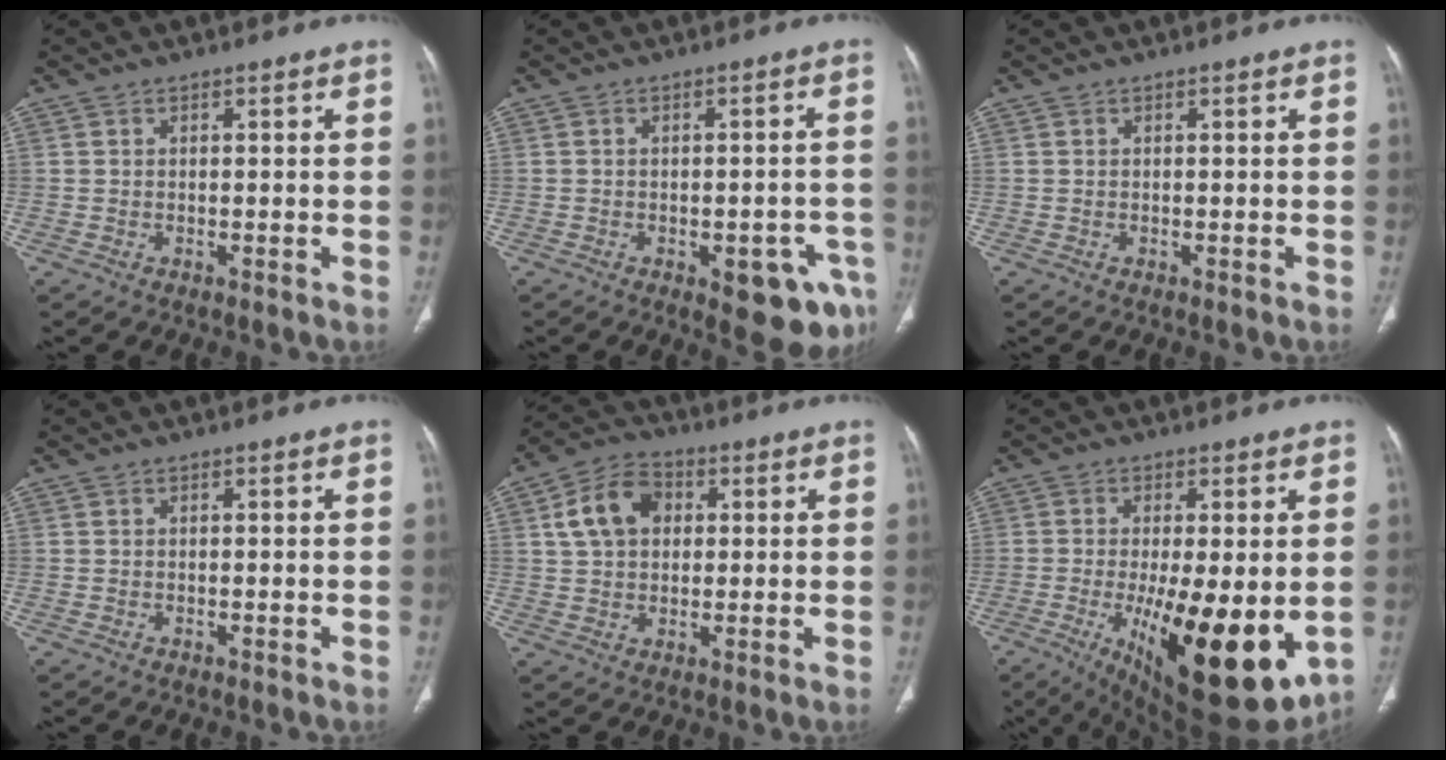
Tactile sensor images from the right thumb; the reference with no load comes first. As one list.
[{"total": 9.9, "force": [-4.8, 4.0, 7.7], "torque": [-0.067, 0.018, -0.053]}, {"total": 0.0}, {"total": 0.0}, {"total": 10.0, "force": [2.5, 7.2, 6.4], "torque": [-0.103, 0.011, 0.040]}, {"total": 21.4, "force": [-4.9, 7.5, 19.4], "torque": [-0.264, -0.037, -0.049]}]